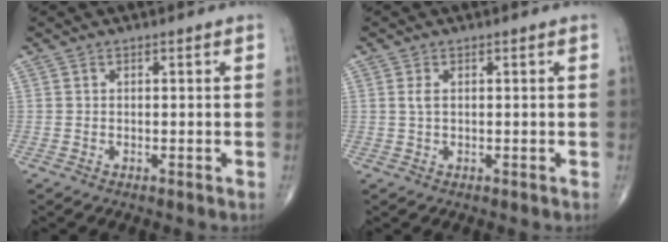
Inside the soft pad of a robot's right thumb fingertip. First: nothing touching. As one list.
[{"total": 1.4, "force": [0.3, 0.6, 1.2], "torque": [-0.030, 0.005, 0.009]}]